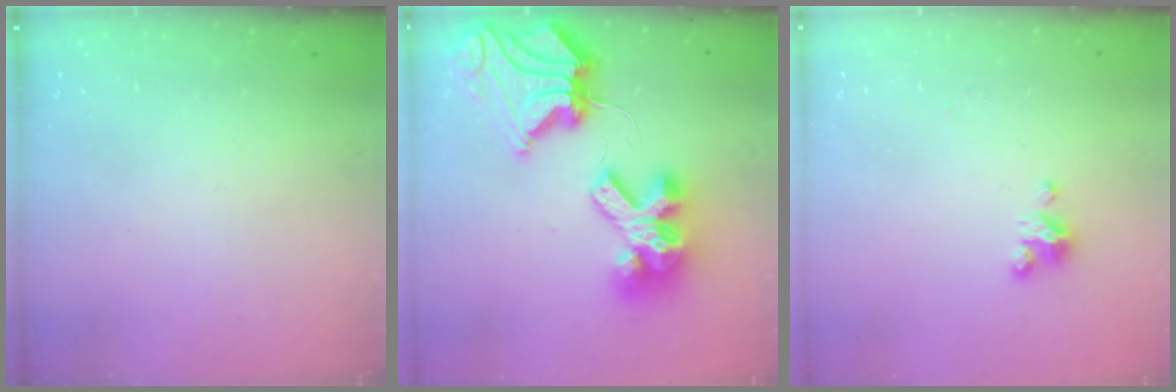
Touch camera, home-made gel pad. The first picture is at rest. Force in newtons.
{"total": 19.4, "press": 19.2, "slide": 2.5}
{"total": 3.2, "press": 3.2, "slide": 0.3}